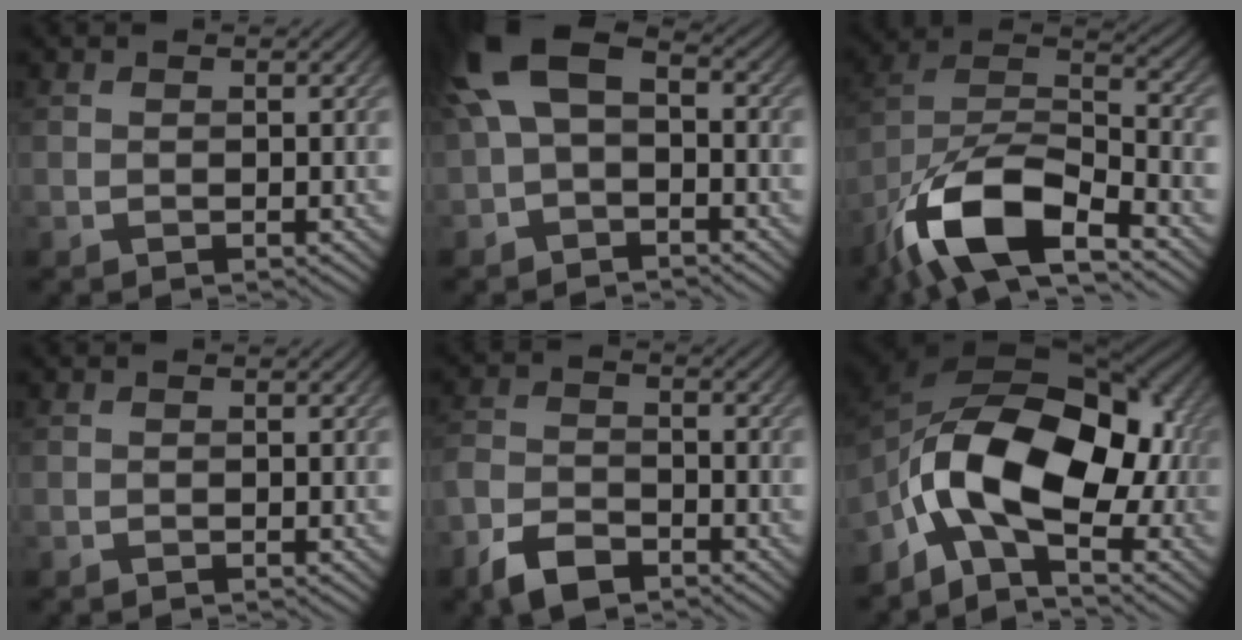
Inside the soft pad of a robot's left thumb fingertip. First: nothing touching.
{"total": 7.9, "force": [0.0, 5.1, 6.0], "torque": [-0.133, 0.001, -0.012]}
{"total": 14.0, "force": [-8.6, 5.3, 9.8], "torque": [-0.194, -0.006, -0.179]}
{"total": 0.0}
{"total": 6.2, "force": [-4.4, 3.0, 3.1], "torque": [-0.071, -0.006, -0.096]}
{"total": 14.9, "force": [-3.8, 8.3, 11.7], "torque": [-0.201, -0.003, -0.078]}